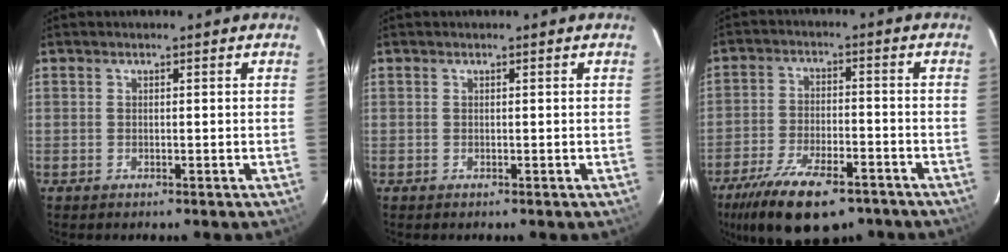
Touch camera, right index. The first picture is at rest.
{"total": 0.0}
{"total": 17.1, "force": [-11.9, 6.8, 10.2], "torque": [-0.214, -0.030, -0.191]}